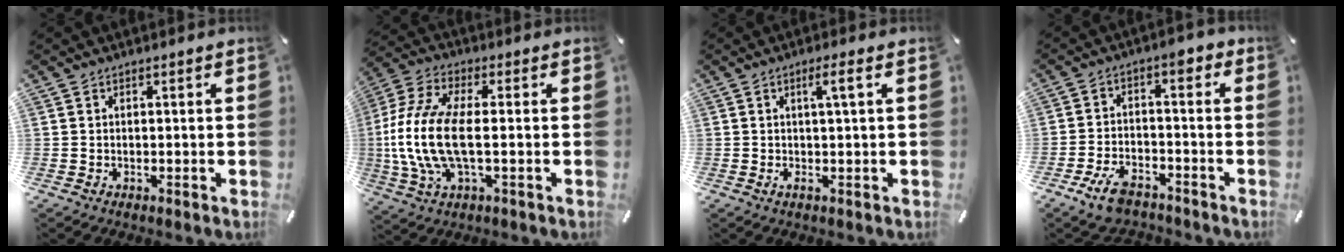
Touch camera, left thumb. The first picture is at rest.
{"total": 14.8, "force": [-0.9, 6.5, 13.3], "torque": [-0.296, -0.017, -0.020]}
{"total": 4.5, "force": [0.8, 0.1, 4.4], "torque": [-0.076, -0.007, 0.008]}
{"total": 9.8, "force": [-5.1, 5.7, 6.2], "torque": [-0.114, 0.030, -0.094]}